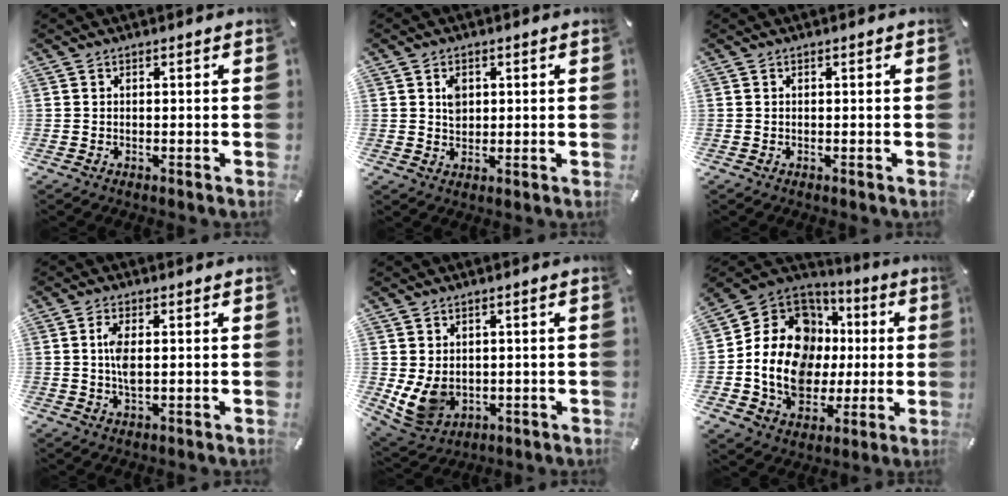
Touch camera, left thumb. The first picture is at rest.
{"total": 3.3, "force": [1.0, 2.6, 1.7], "torque": [-0.021, -0.001, 0.014]}
{"total": 0.0}
{"total": 4.8, "force": [0.4, 1.9, 4.4], "torque": [-0.102, -0.001, 0.001]}
{"total": 7.4, "force": [0.8, 6.4, 3.7], "torque": [-0.095, -0.012, 0.014]}
{"total": 18.2, "force": [0.1, 15.0, 10.3], "torque": [-0.212, -0.023, 0.006]}